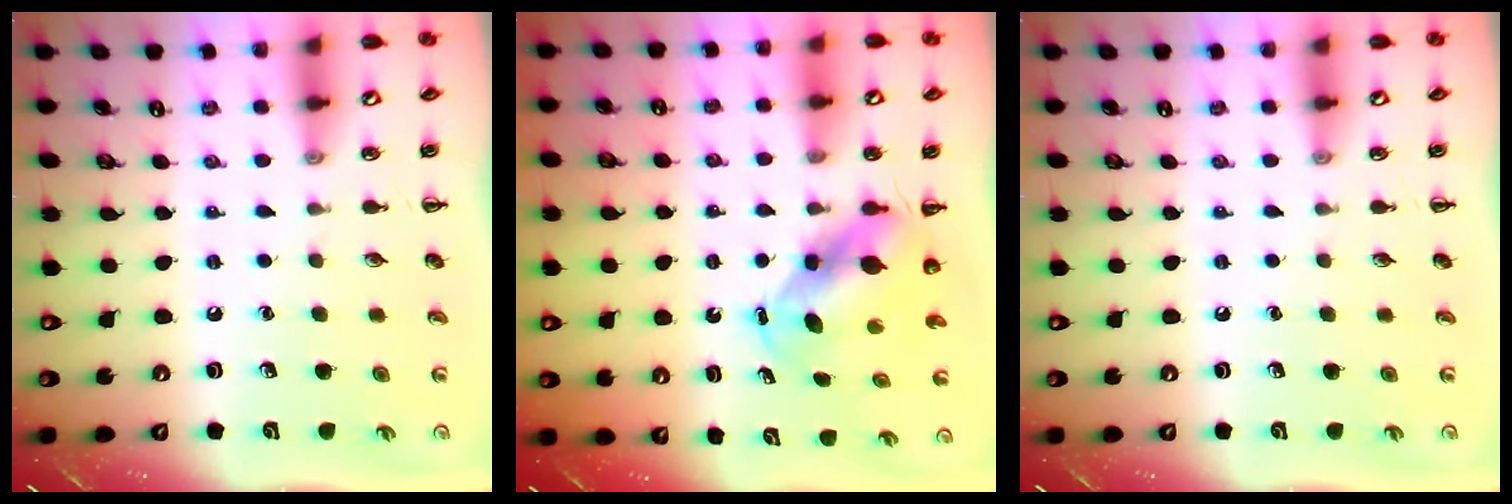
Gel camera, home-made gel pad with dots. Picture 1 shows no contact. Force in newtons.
{"total": 5.4, "press": 5.2, "slide": 1.1}
{"total": 0.0}